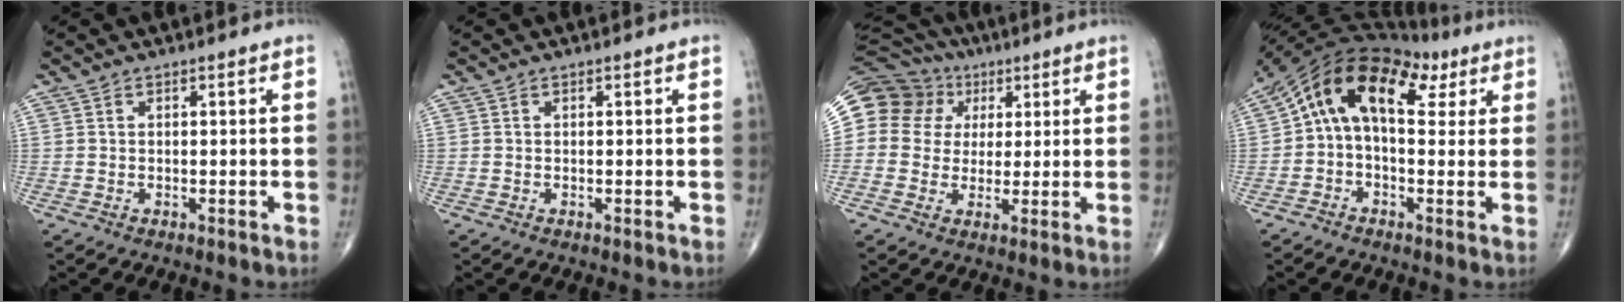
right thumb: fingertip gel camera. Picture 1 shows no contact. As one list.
[{"total": 0.0}, {"total": 18.9, "force": [5.5, 16.8, 6.9], "torque": [-0.158, 0.059, 0.108]}, {"total": 15.1, "force": [4.6, 8.7, 11.5], "torque": [-0.164, 0.043, 0.064]}]